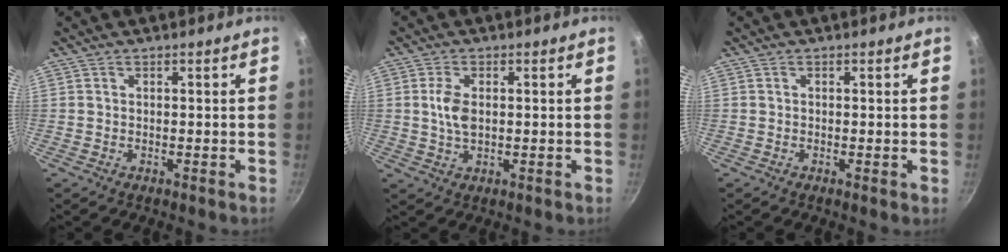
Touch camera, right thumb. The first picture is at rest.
{"total": 4.6, "force": [0.5, 2.6, 3.8], "torque": [-0.081, -0.002, 0.012]}
{"total": 0.7, "force": [-0.1, 0.2, 0.7], "torque": [-0.013, -0.003, -0.003]}